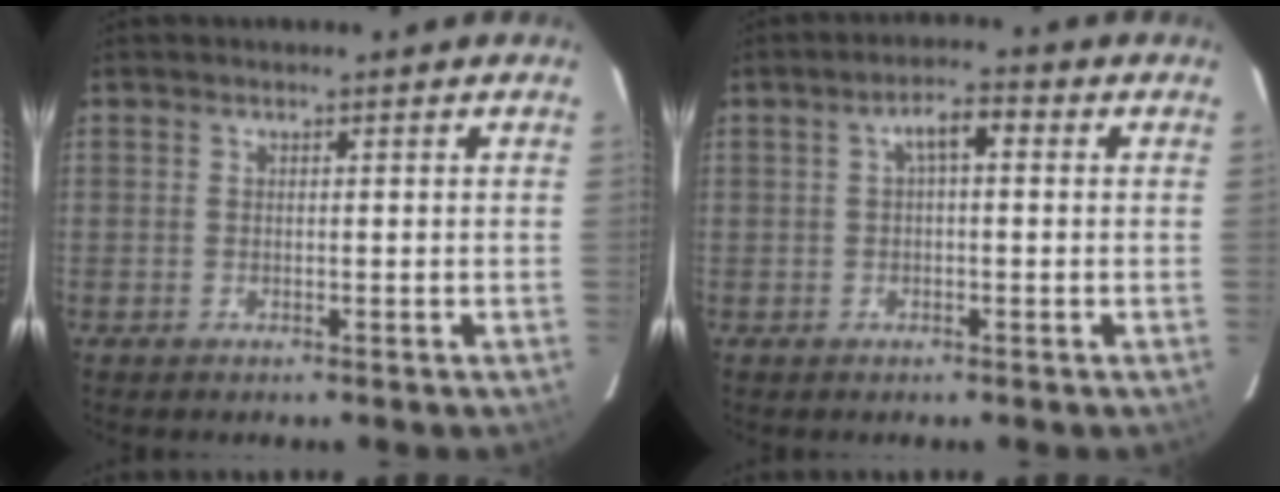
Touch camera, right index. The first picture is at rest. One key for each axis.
{"total": 3.8, "fx": 0.6, "fy": 1.4, "fz": 3.5, "tx": -0.062, "ty": 0.016, "tz": 0.010}